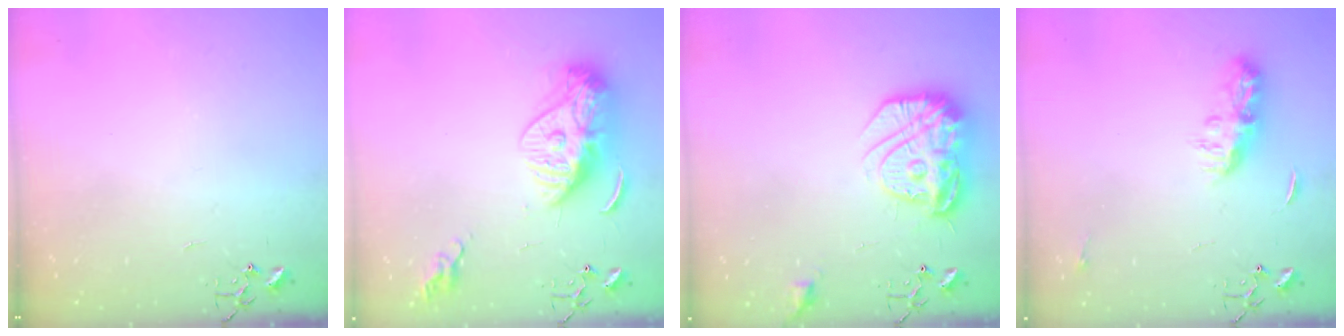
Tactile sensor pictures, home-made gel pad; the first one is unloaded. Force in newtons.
{"total": 15.5, "press": 15.4, "slide": 1.3}
{"total": 18.0, "press": 17.9, "slide": 1.6}
{"total": 9.4, "press": 9.4, "slide": 0.3}